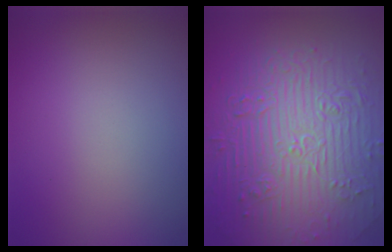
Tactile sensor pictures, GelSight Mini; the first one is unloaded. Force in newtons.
{"total": 11.0, "press": 7.3, "slide": 8.3}